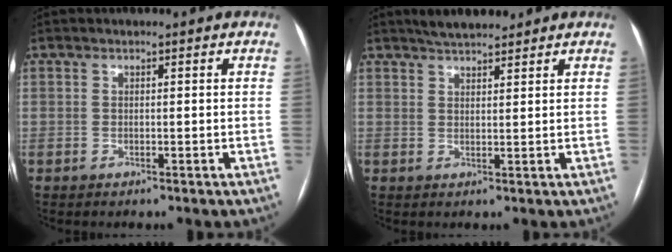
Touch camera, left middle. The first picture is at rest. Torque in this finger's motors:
{"motor_torque": [0.17, -0.19, -0.02, 0.00]}